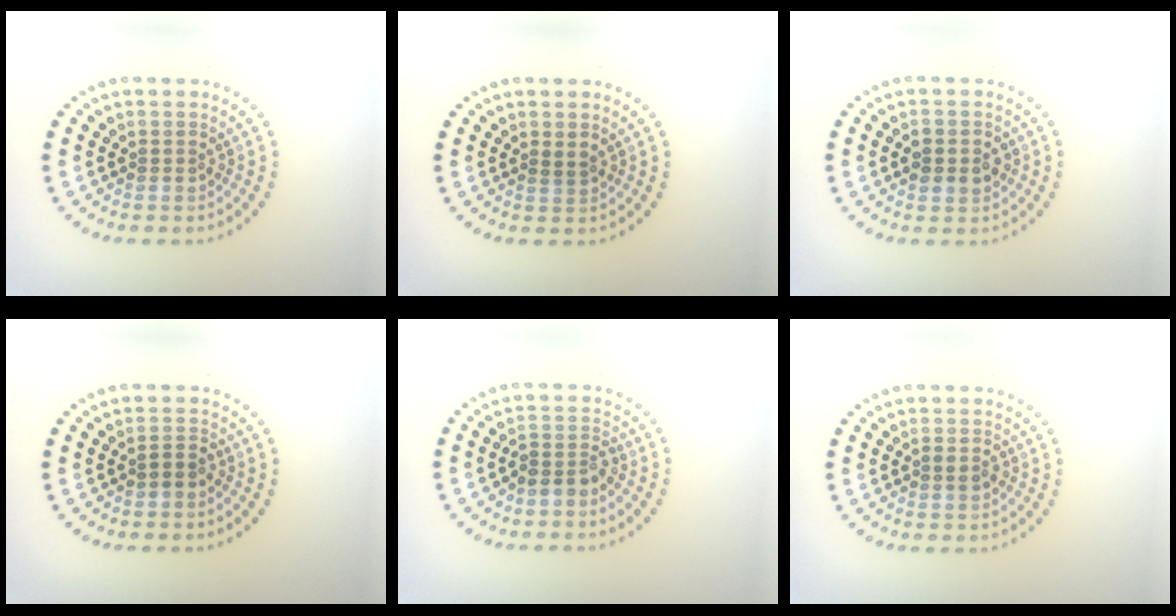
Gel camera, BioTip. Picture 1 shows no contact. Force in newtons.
{"total": 0.8, "press": 0.7, "slide": 0.4}
{"total": 2.3, "press": 2.3, "slide": 0.1}
{"total": 1.4, "press": 1.1, "slide": 0.8}
{"total": 2.4, "press": 1.9, "slide": 1.5}
{"total": 1.0, "press": 1.0, "slide": 0.2}